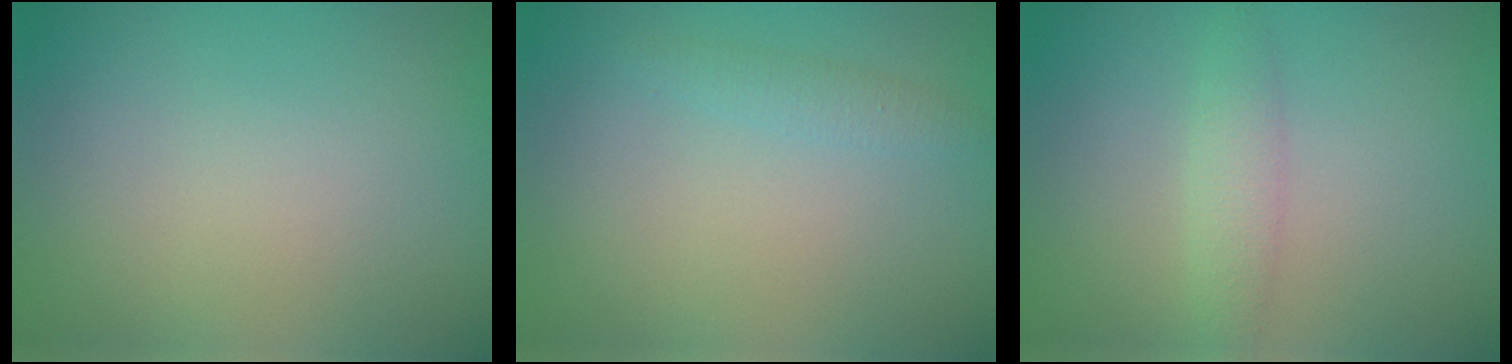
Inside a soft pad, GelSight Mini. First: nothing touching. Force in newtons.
{"total": 1.2, "press": 1.2, "slide": 0.1}
{"total": 1.8, "press": 1.8, "slide": 0.0}